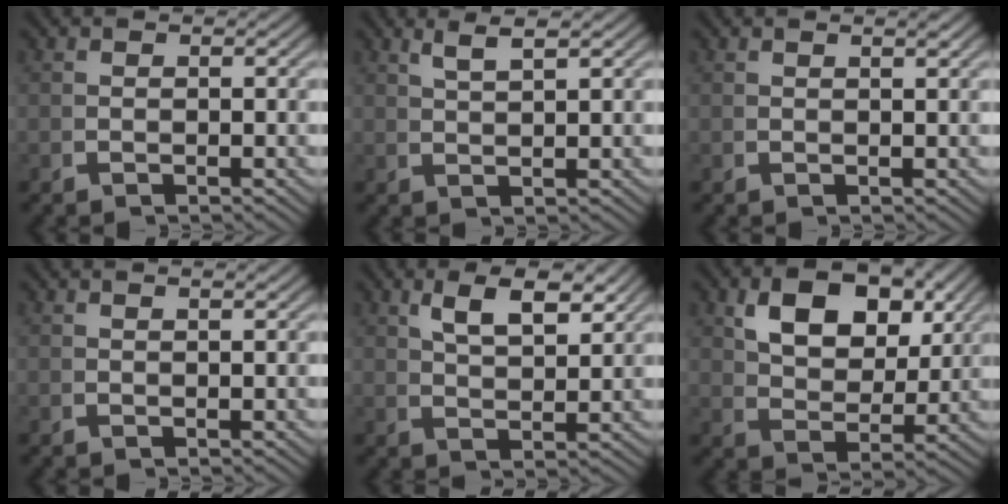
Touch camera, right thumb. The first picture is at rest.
{"total": 3.2, "force": [2.7, -0.2, 1.7], "torque": [-0.020, 0.014, 0.053]}
{"total": 0.9, "force": [0.6, -0.1, 0.6], "torque": [-0.005, 0.002, 0.012]}
{"total": 0.8, "force": [0.7, -0.3, 0.3], "torque": [-0.005, 0.003, 0.016]}
{"total": 4.7, "force": [3.2, 1.0, 3.3], "torque": [-0.048, 0.010, 0.064]}
{"total": 6.9, "force": [3.0, 3.8, 4.9], "torque": [-0.081, -0.008, 0.057]}